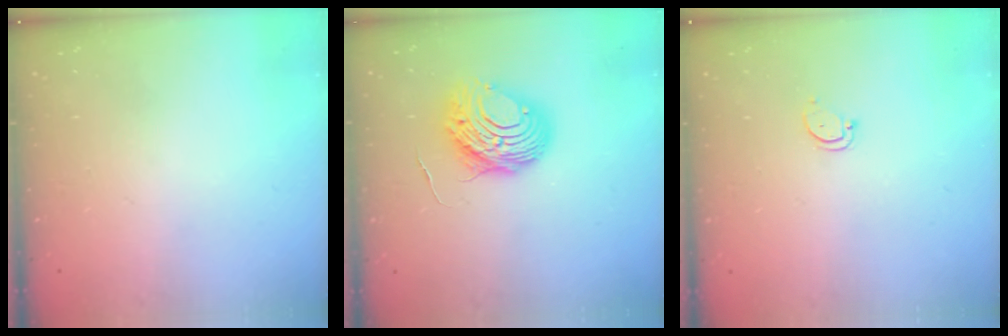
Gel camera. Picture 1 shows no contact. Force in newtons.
{"total": 11.1, "press": 11.1, "slide": 0.9}
{"total": 2.9, "press": 2.9, "slide": 0.2}